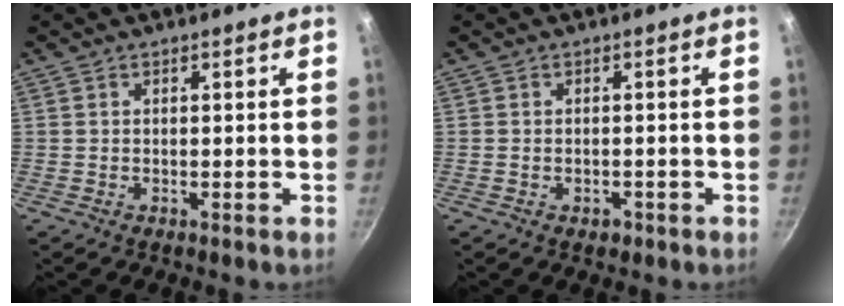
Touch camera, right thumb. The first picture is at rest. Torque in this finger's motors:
{"motor_torque": [-0.25, 0.26, -0.13, -0.03, 0.05]}